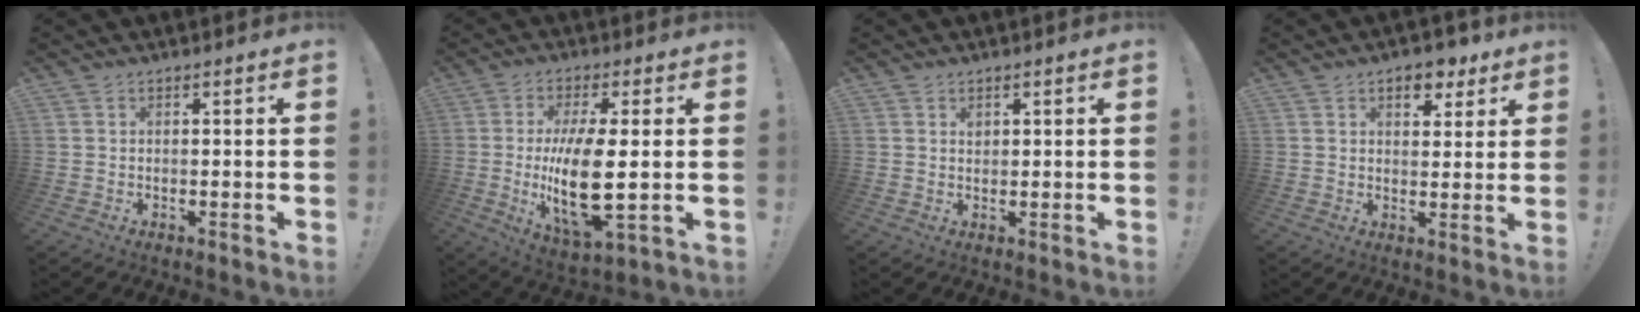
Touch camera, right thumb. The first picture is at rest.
{"total": 16.8, "force": [-0.8, 5.0, 16.0], "torque": [-0.312, -0.023, -0.014]}
{"total": 1.2, "force": [0.7, 1.0, 0.3], "torque": [0.007, -0.004, 0.010]}
{"total": 7.5, "force": [4.5, 4.5, 3.9], "torque": [-0.043, -0.018, 0.078]}